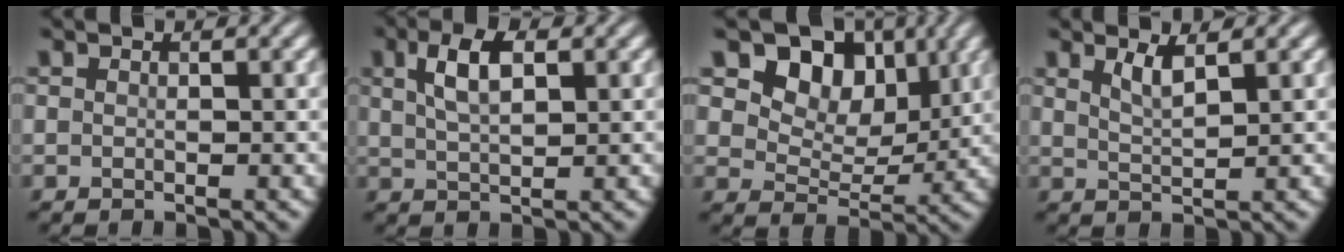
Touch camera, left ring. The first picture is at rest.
{"total": 4.0, "force": [1.6, 1.7, 3.3], "torque": [-0.066, 0.009, 0.030]}
{"total": 8.1, "force": [4.0, 5.7, 4.2], "torque": [-0.079, -0.006, 0.077]}
{"total": 2.1, "force": [1.3, 0.5, 1.5], "torque": [-0.027, -0.002, 0.024]}